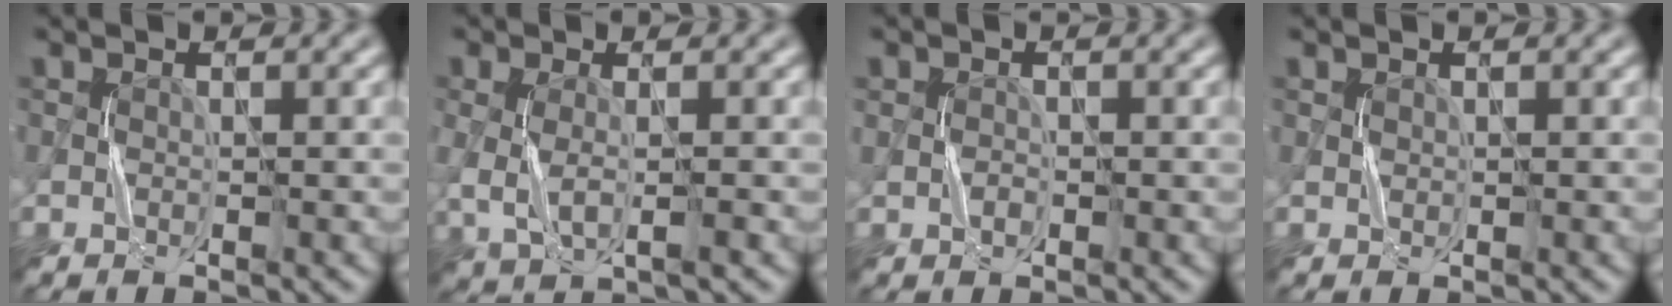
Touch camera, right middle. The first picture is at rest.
{"total": 2.6, "force": [0.1, 1.3, 2.3], "torque": [-0.058, -0.003, 0.001]}
{"total": 0.6, "force": [-0.1, 0.5, 0.2], "torque": [-0.001, 0.003, -0.003]}
{"total": 0.6, "force": [0.2, 0.5, 0.2], "torque": [-0.002, 0.001, 0.006]}